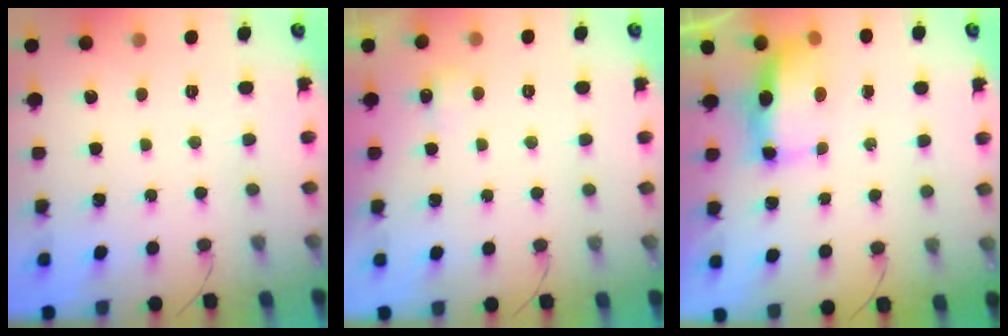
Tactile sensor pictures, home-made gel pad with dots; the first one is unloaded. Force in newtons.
{"total": 3.3, "press": 3.0, "slide": 1.4}
{"total": 7.4, "press": 7.4, "slide": 0.8}